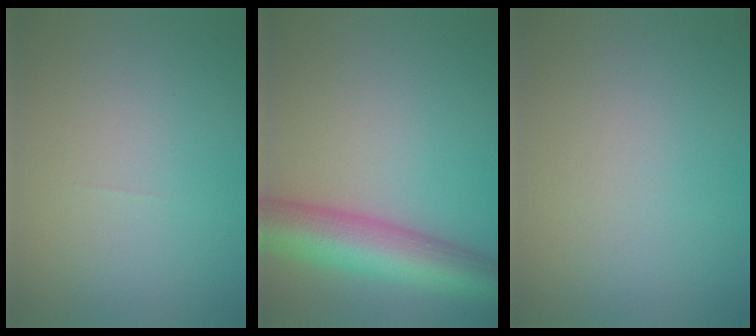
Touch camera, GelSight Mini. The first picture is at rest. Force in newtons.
{"total": 8.1, "press": 8.1, "slide": 0.3}
{"total": 0.0}